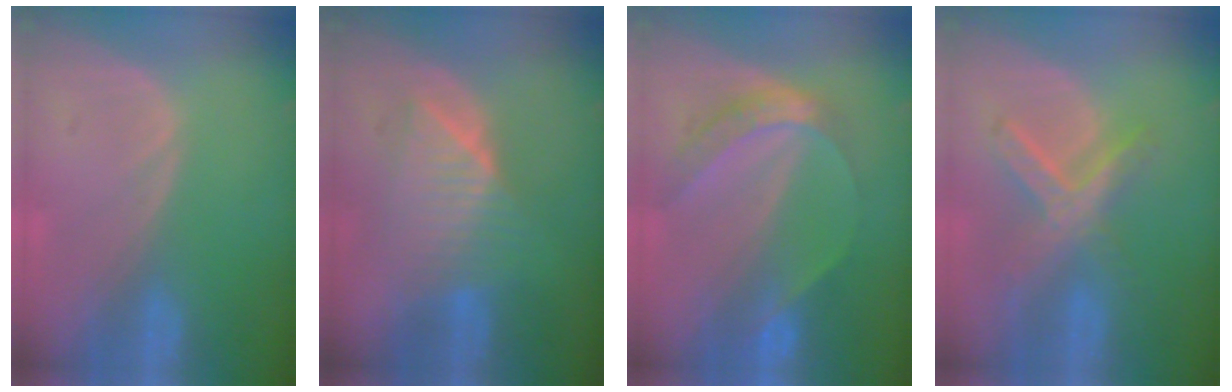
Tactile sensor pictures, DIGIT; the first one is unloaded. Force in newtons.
{"total": 6.4, "press": 6.3, "slide": 1.0}
{"total": 6.7, "press": 5.5, "slide": 3.9}
{"total": 6.9, "press": 6.2, "slide": 3.1}